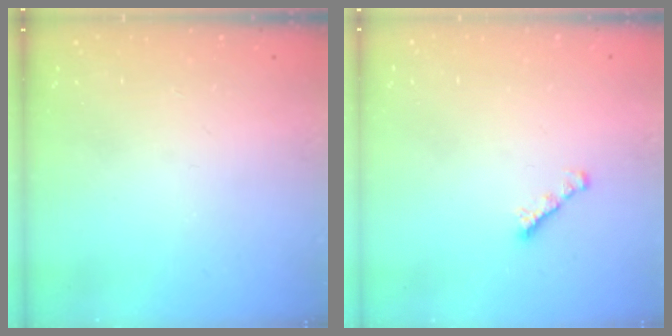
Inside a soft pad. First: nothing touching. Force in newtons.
{"total": 1.7, "press": 1.6, "slide": 0.5}